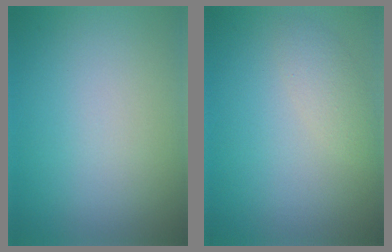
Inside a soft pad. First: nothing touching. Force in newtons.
{"total": 1.9, "press": 1.9, "slide": 0.1}